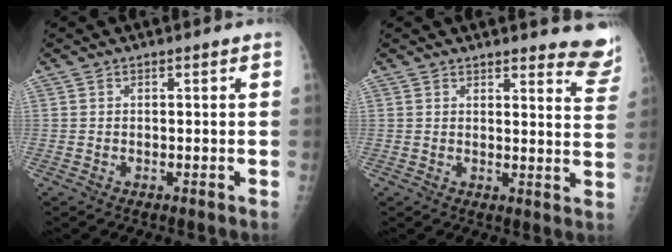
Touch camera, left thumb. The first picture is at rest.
{"total": 9.3, "force": [8.9, 1.5, 1.9], "torque": [0.016, -0.075, 0.073]}